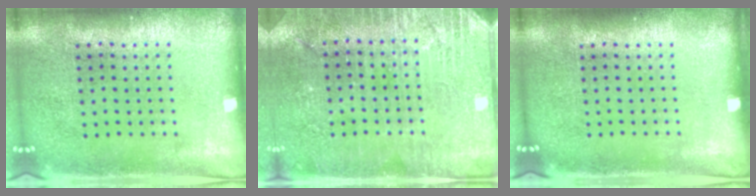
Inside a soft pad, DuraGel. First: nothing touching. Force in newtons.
{"total": 2.8, "press": 2.8, "slide": 0.5}
{"total": 0.0}